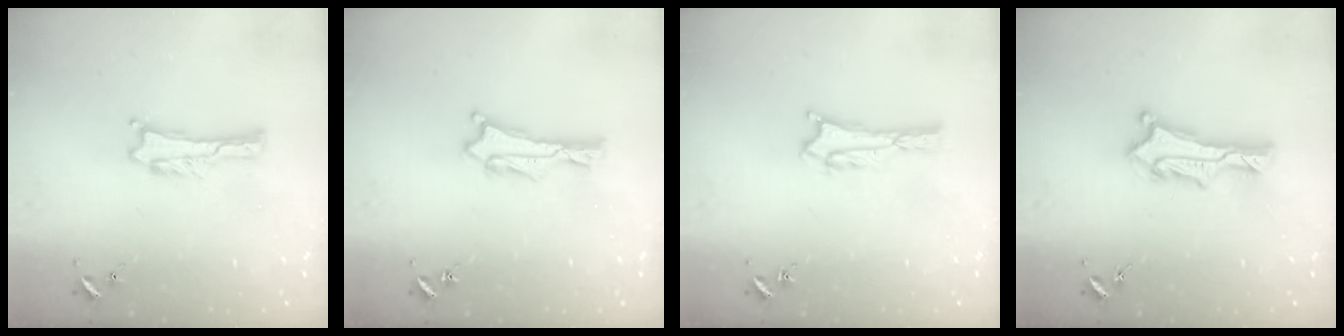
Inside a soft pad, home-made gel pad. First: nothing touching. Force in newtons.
{"total": 1.0, "press": 1.0, "slide": 0.1}
{"total": 1.7, "press": 1.7, "slide": 0.3}
{"total": 3.0, "press": 3.0, "slide": 0.2}